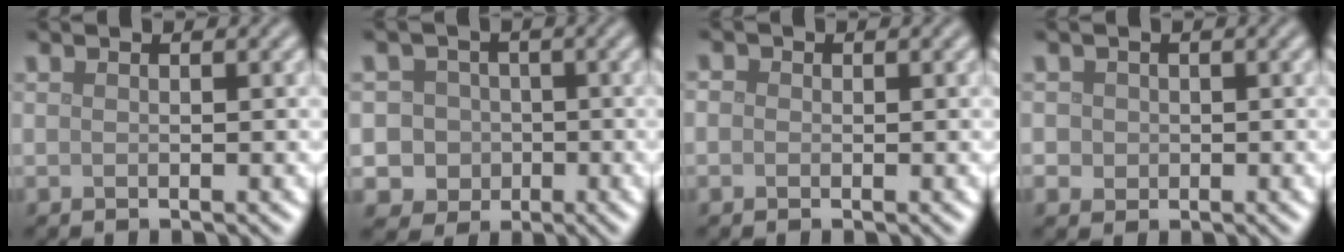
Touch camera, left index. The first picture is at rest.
{"total": 5.1, "force": [-0.7, 4.9, 1.2], "torque": [0.005, 0.021, -0.039]}
{"total": 1.0, "force": [0.2, 0.9, 0.3], "torque": [-0.006, 0.002, -0.009]}
{"total": 2.1, "force": [0.4, 1.9, 0.8], "torque": [-0.004, 0.011, 0.004]}